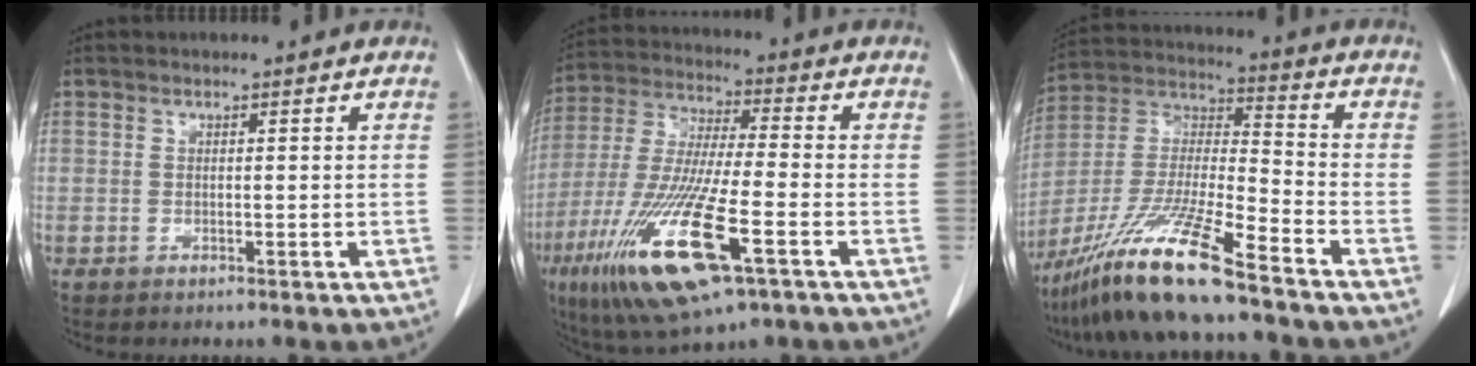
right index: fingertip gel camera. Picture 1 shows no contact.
{"total": 18.5, "force": [-8.0, 2.9, 16.4], "torque": [-0.359, -0.042, -0.143]}
{"total": 16.2, "force": [-11.7, 0.2, 11.2], "torque": [-0.234, -0.026, -0.221]}